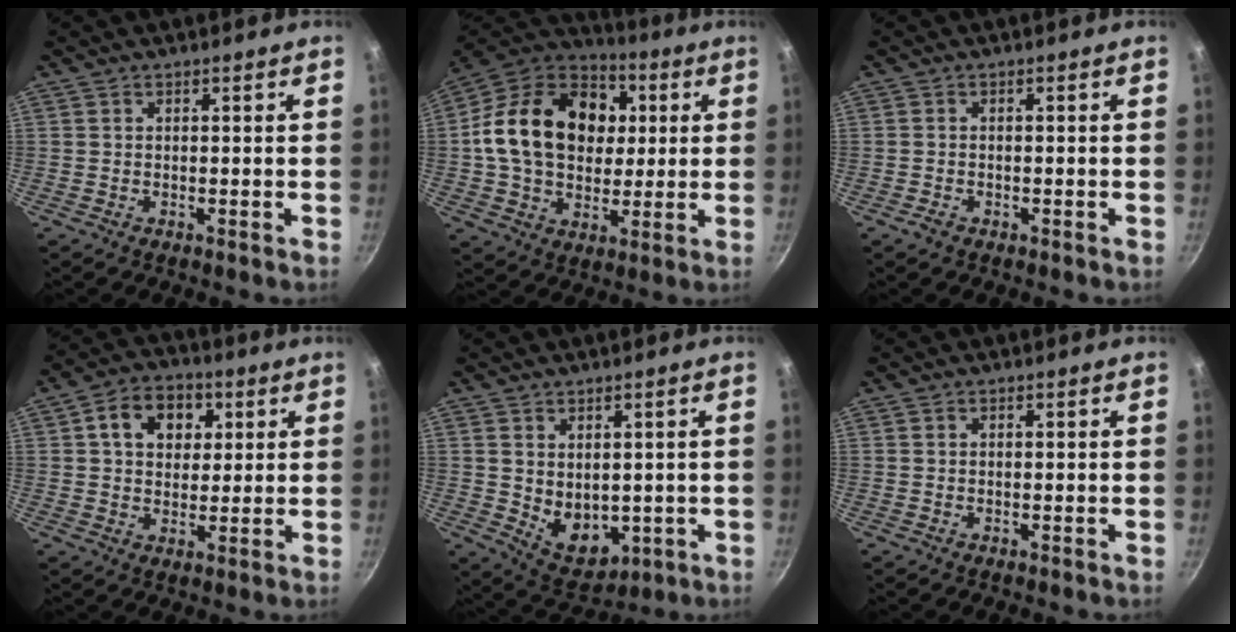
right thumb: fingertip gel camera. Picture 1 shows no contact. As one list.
[{"total": 23.8, "force": [3.5, 17.6, 15.6], "torque": [-0.239, 0.023, 0.051]}, {"total": 1.5, "force": [-0.9, 0.9, 0.7], "torque": [-0.015, 0.007, -0.017]}, {"total": 10.1, "force": [3.2, 7.7, 5.8], "torque": [-0.065, 0.004, 0.042]}, {"total": 8.3, "force": [0.7, 6.0, 5.7], "torque": [-0.064, -0.022, 0.035]}, {"total": 0.0}]